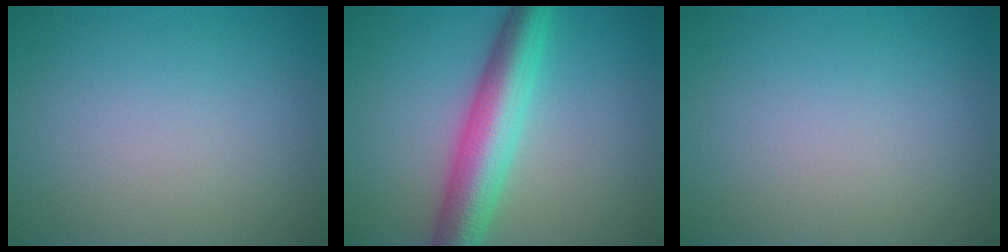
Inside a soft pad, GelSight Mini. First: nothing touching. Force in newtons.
{"total": 6.8, "press": 6.8, "slide": 0.0}
{"total": 0.0}